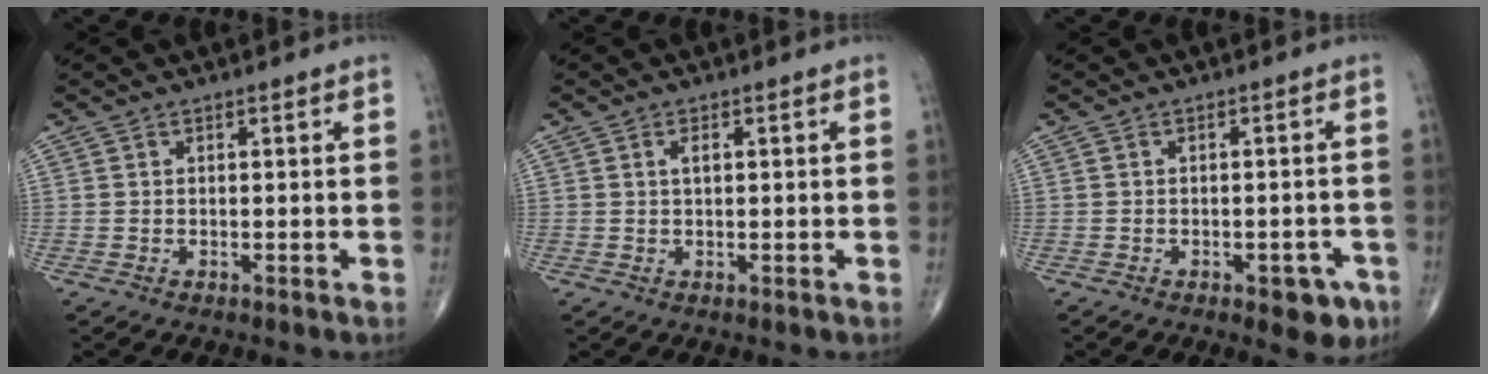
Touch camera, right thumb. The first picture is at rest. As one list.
[{"total": 1.5, "force": [0.4, 0.7, 1.2], "torque": [-0.020, 0.002, 0.006]}, {"total": 5.4, "force": [-2.8, 2.6, 3.8], "torque": [-0.023, 0.013, -0.029]}]